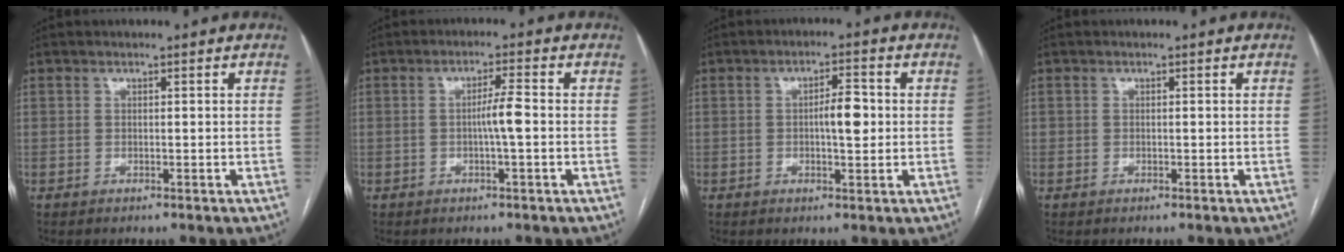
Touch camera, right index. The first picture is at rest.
{"total": 3.5, "force": [-0.4, -0.2, 3.5], "torque": [-0.060, 0.000, -0.008]}
{"total": 4.6, "force": [0.1, 1.2, 4.4], "torque": [-0.070, 0.007, 0.000]}
{"total": 0.0}